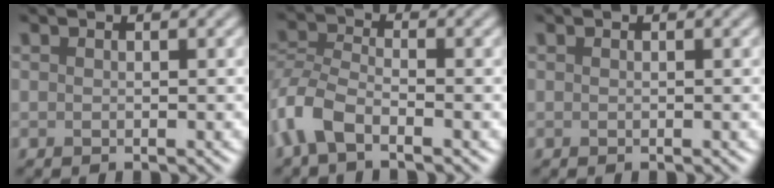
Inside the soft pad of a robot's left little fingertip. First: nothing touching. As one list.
[{"total": 4.2, "force": [-2.7, 1.8, 2.7], "torque": [-0.061, -0.003, -0.068]}, {"total": 0.0}]